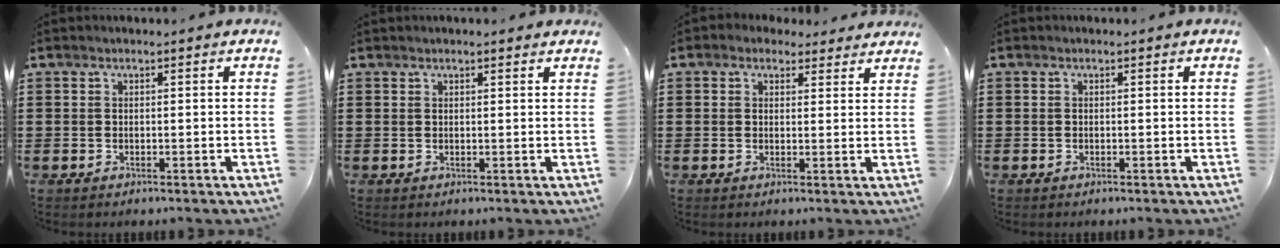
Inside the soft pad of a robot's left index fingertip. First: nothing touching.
{"total": 1.1, "force": [1.0, 0.1, 0.5], "torque": [-0.009, 0.001, 0.018]}
{"total": 2.6, "force": [2.1, 1.5, 0.6], "torque": [-0.010, 0.000, 0.037]}
{"total": 0.0}